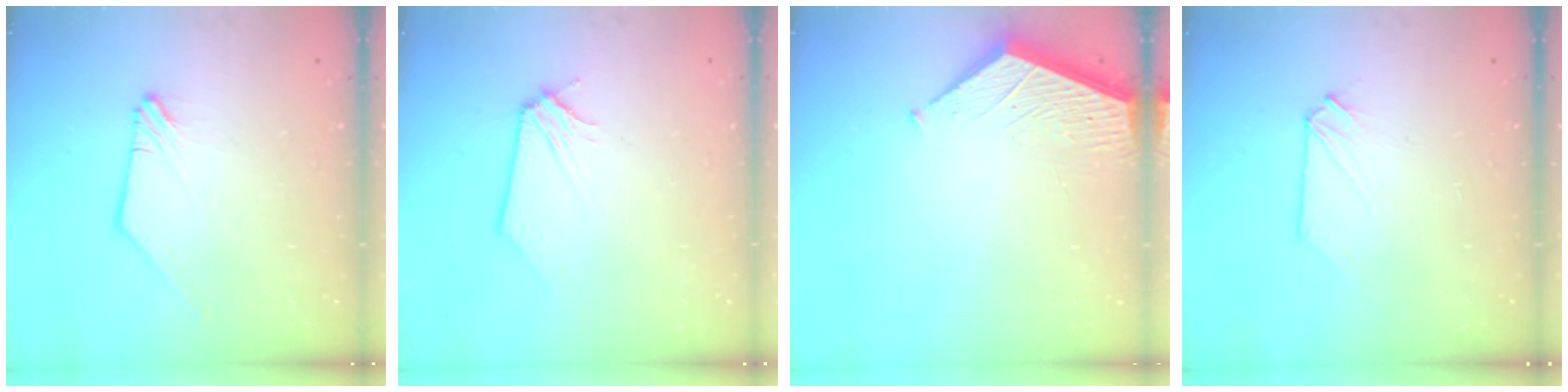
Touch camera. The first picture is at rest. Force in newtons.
{"total": 0.0}
{"total": 3.5, "press": 3.5, "slide": 0.3}
{"total": 0.8, "press": 0.8, "slide": 0.2}